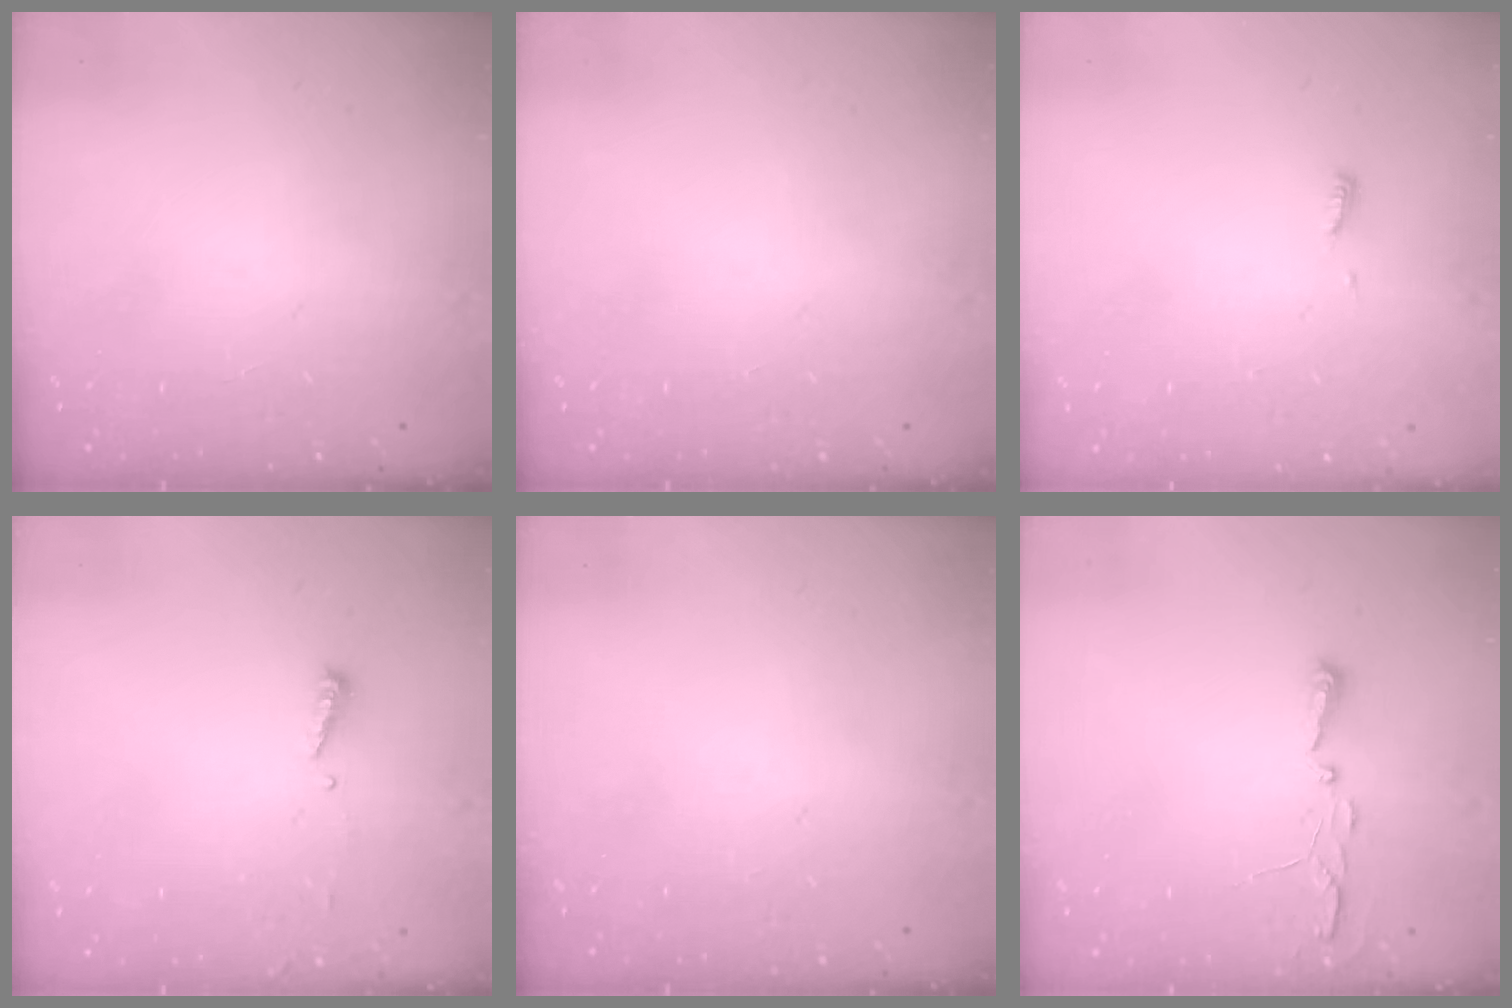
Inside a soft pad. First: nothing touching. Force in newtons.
{"total": 0.0}
{"total": 3.9, "press": 3.9, "slide": 0.5}
{"total": 3.9, "press": 3.9, "slide": 0.4}
{"total": 0.0}
{"total": 3.5, "press": 3.5, "slide": 0.5}